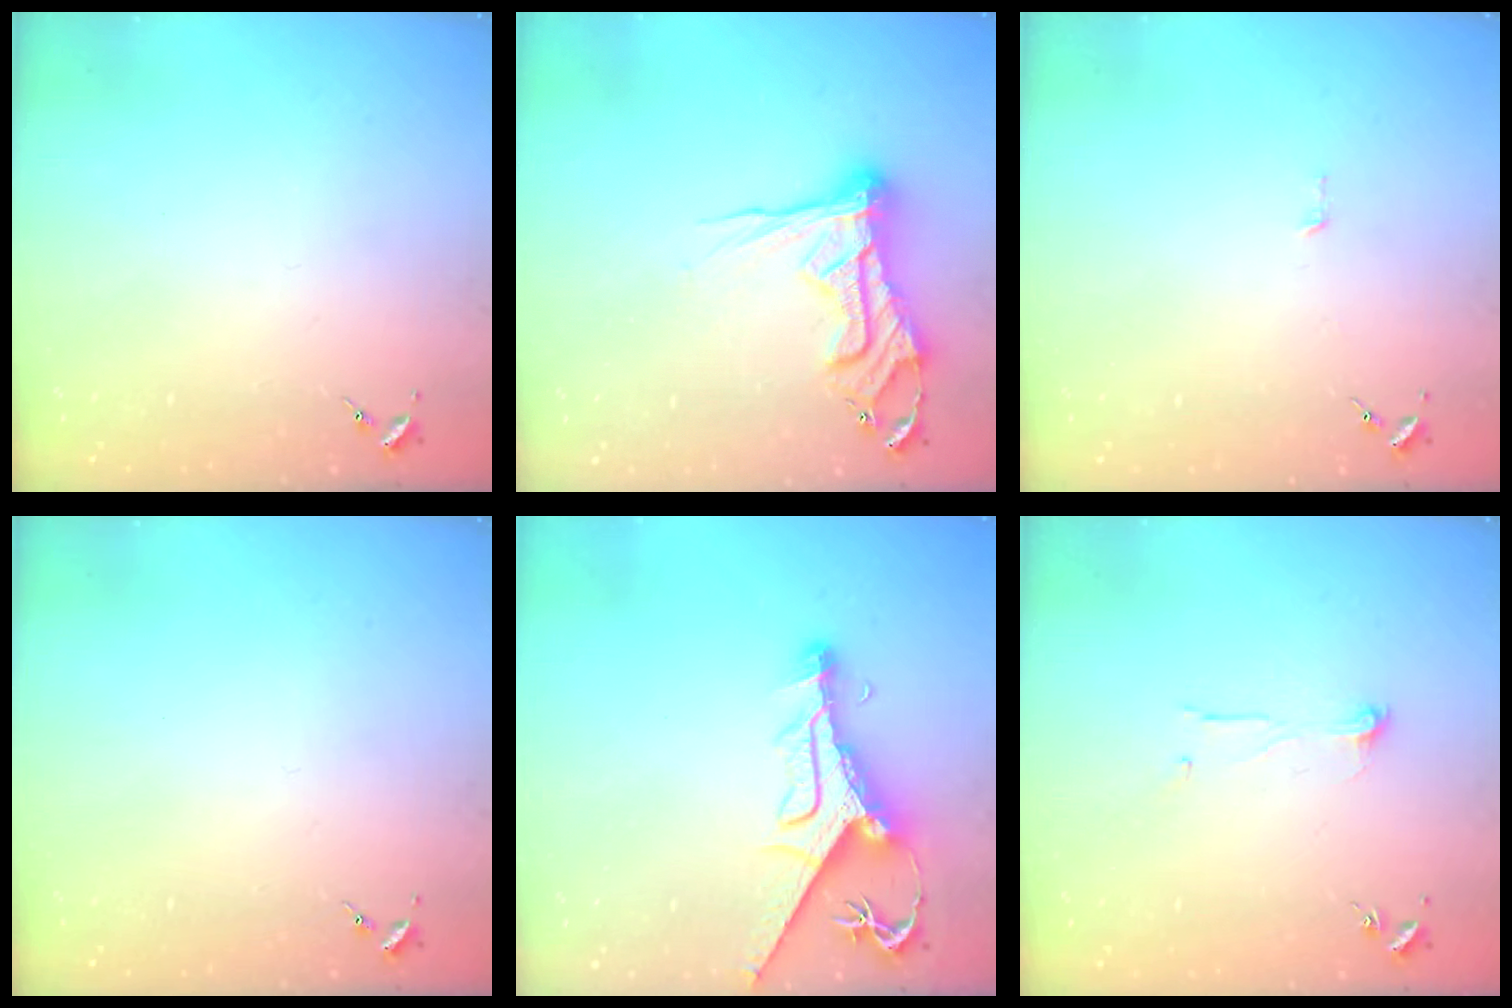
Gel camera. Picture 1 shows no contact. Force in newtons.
{"total": 17.5, "press": 17.5, "slide": 1.7}
{"total": 3.0, "press": 3.0, "slide": 0.2}
{"total": 0.0}
{"total": 12.4, "press": 12.4, "slide": 1.3}
{"total": 4.7, "press": 4.7, "slide": 0.5}